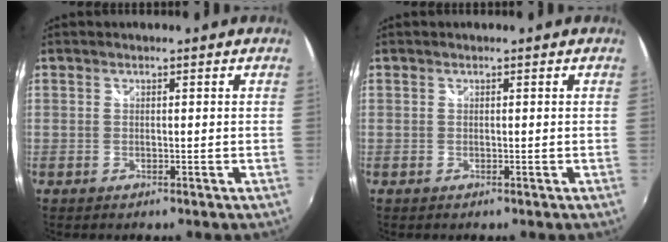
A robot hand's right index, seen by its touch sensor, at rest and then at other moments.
{"total": 0.0}